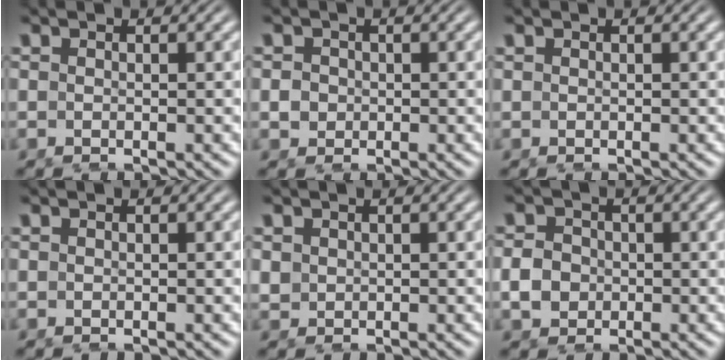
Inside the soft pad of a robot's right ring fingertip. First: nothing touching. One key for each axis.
{"total": 0.8, "fx": 0.0, "fy": 0.8, "fz": 0.1, "tx": -0.007, "ty": -0.006, "tz": 0.004}
{"total": 0.0}
{"total": 0.0}
{"total": 1.2, "fx": 0.6, "fy": 0.9, "fz": 0.3, "tx": -0.014, "ty": -0.006, "tz": 0.020}
{"total": 1.9, "fx": -0.3, "fy": 1.6, "fz": 0.9, "tx": -0.025, "ty": -0.008, "tz": 0.000}